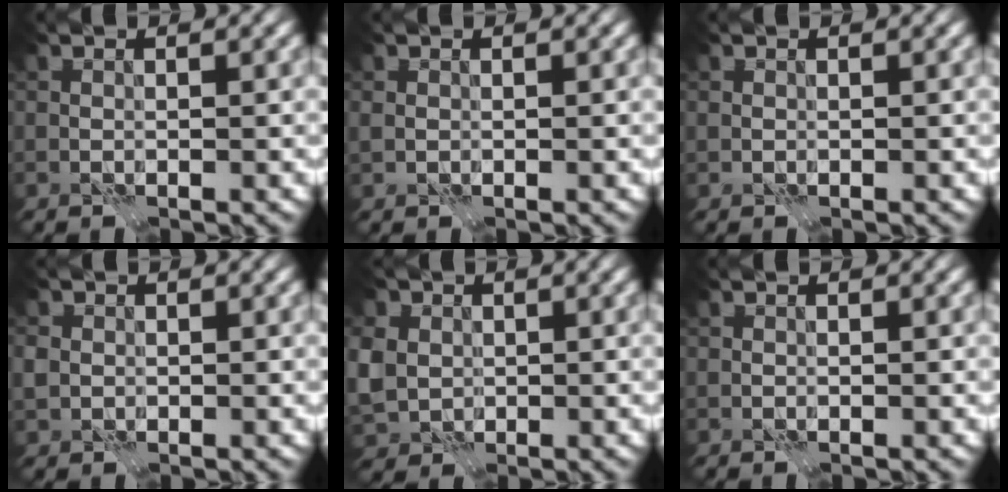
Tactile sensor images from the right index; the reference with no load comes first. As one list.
[{"total": 0.6, "force": [0.1, 0.5, 0.3], "torque": [-0.009, 0.001, 0.003]}, {"total": 0.0}, {"total": 1.5, "force": [0.1, 1.4, 0.5], "torque": [-0.014, 0.002, -0.001]}, {"total": 5.2, "force": [0.7, 4.5, 2.6], "torque": [-0.085, 0.010, 0.008]}, {"total": 0.0}]